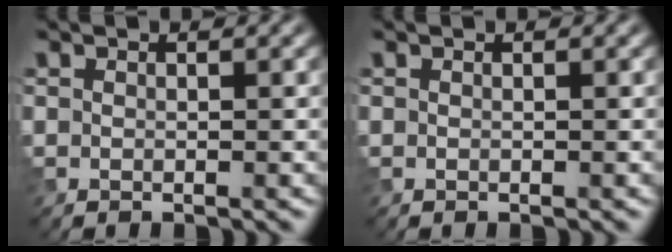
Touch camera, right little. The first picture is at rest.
{"total": 0.0}